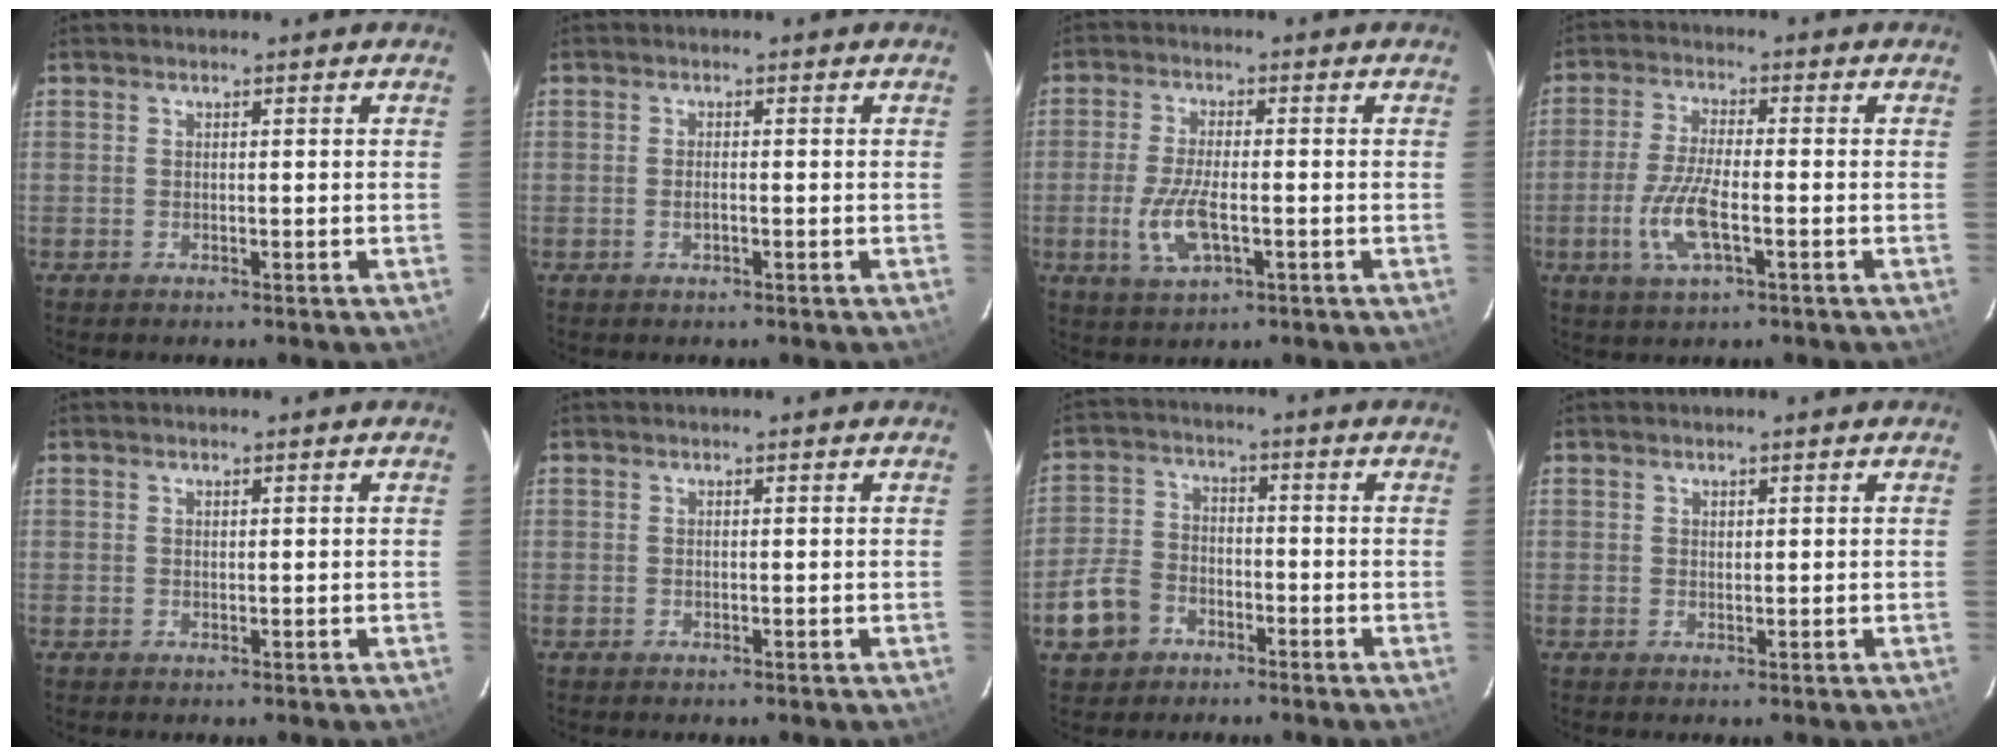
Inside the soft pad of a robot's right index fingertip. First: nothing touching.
{"total": 1.1, "force": [-0.5, 0.4, 0.9], "torque": [-0.019, -0.001, -0.008]}
{"total": 8.1, "force": [-2.3, 2.9, 7.2], "torque": [-0.155, -0.010, -0.042]}
{"total": 8.8, "force": [-2.8, 2.4, 8.0], "torque": [-0.172, -0.006, -0.057]}
{"total": 0.0}
{"total": 0.0}
{"total": 9.1, "force": [-5.1, 6.5, 3.9], "torque": [-0.099, 0.017, -0.092]}
{"total": 0.6, "force": [0.4, 0.5, 0.1], "torque": [-0.002, 0.002, 0.006]}